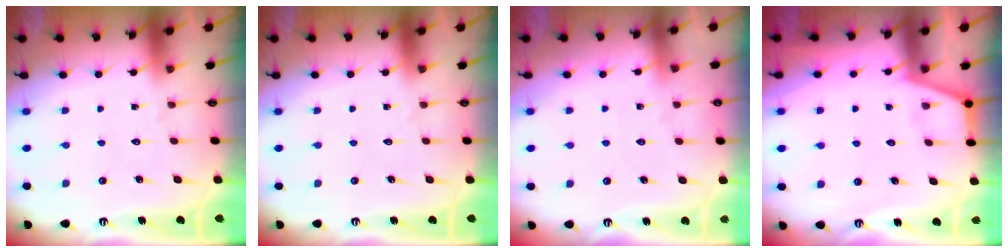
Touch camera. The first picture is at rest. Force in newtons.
{"total": 0.0}
{"total": 2.4, "press": 2.4, "slide": 0.3}
{"total": 2.1, "press": 2.1, "slide": 0.4}